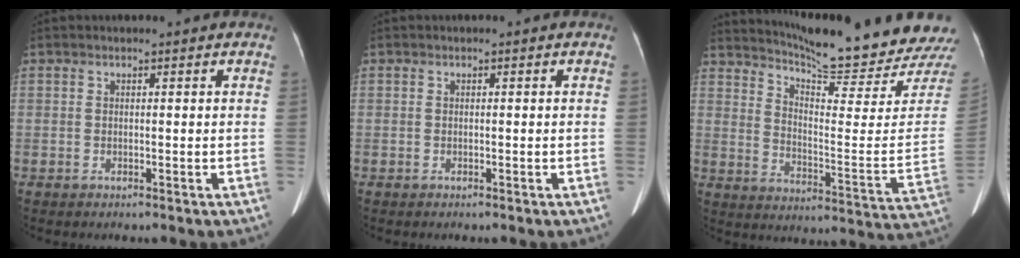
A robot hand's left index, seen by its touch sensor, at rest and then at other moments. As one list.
[{"total": 0.0}, {"total": 20.1, "force": [19.1, -0.9, 6.1], "torque": [-0.107, -0.111, 0.253]}]